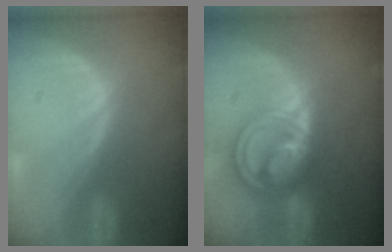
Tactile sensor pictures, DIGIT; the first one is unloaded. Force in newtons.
{"total": 8.7, "press": 7.4, "slide": 4.6}